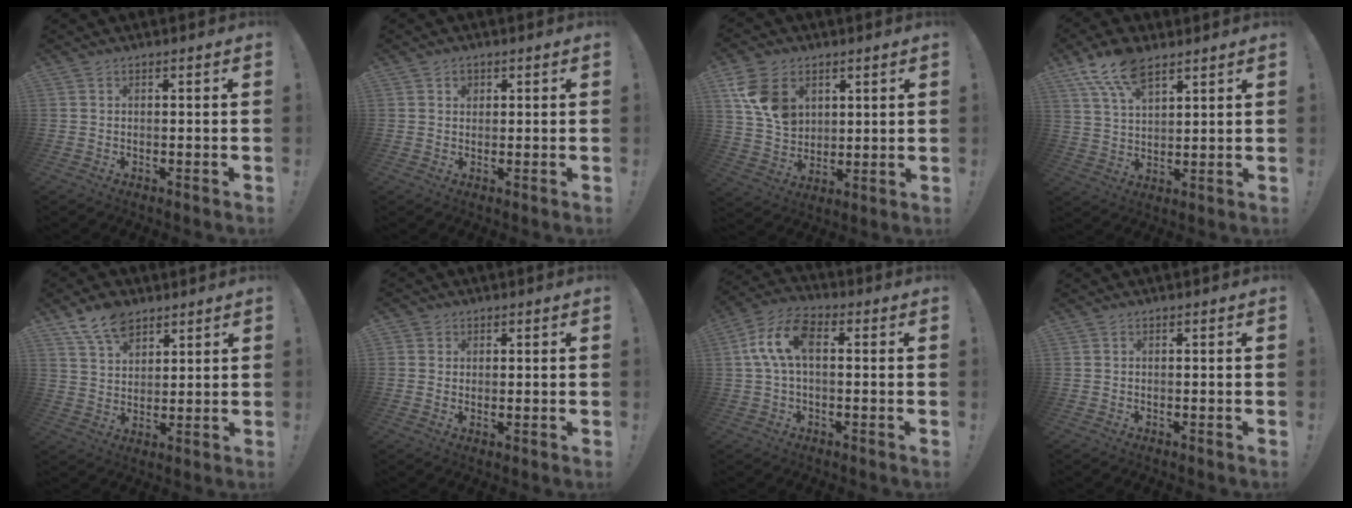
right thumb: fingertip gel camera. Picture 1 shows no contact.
{"total": 1.9, "force": [0.7, 1.6, 0.6], "torque": [0.002, -0.004, 0.010]}
{"total": 13.2, "force": [5.4, 9.7, 7.2], "torque": [-0.117, -0.022, 0.108]}
{"total": 11.3, "force": [7.4, 5.1, 6.8], "torque": [-0.122, -0.027, 0.138]}
{"total": 9.7, "force": [7.0, 5.4, 4.1], "torque": [-0.072, -0.033, 0.133]}
{"total": 2.1, "force": [1.2, 1.6, 0.4], "torque": [-0.005, -0.004, 0.023]}
{"total": 11.0, "force": [1.5, 6.0, 9.1], "torque": [-0.180, 0.006, 0.030]}
{"total": 0.0}